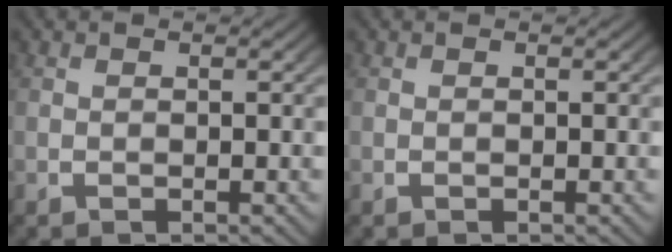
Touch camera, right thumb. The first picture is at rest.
{"total": 0.0}